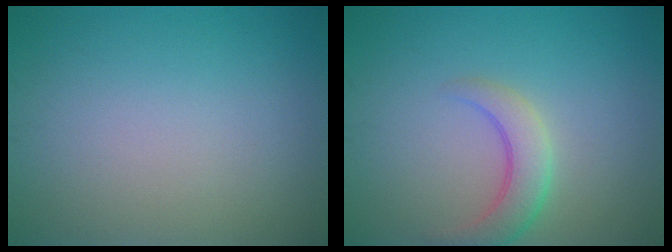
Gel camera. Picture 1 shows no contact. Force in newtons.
{"total": 3.4, "press": 3.4, "slide": 0.1}